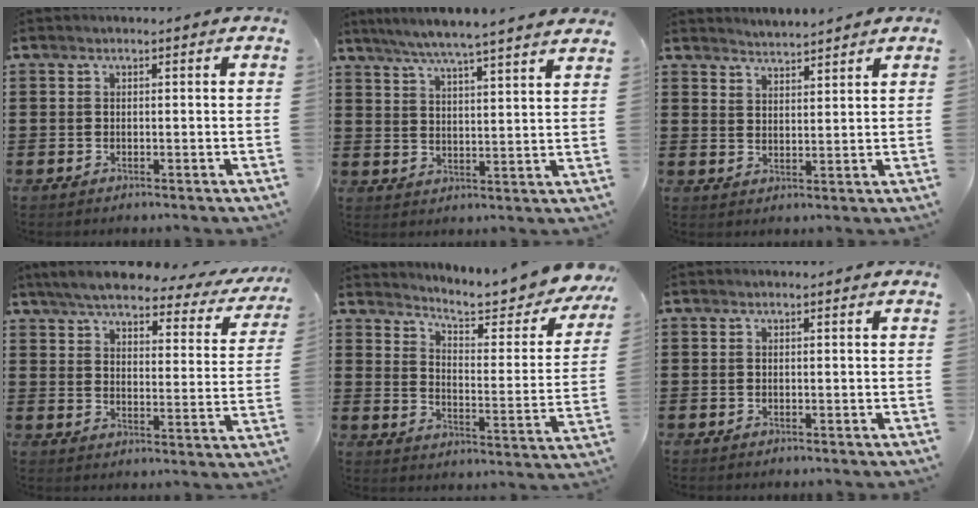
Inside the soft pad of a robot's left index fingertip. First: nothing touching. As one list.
[{"total": 5.5, "force": [5.0, -1.0, 2.1], "torque": [-0.059, -0.029, 0.086]}, {"total": 2.8, "force": [2.8, -0.1, -0.4], "torque": [-0.002, -0.011, 0.053]}, {"total": 6.1, "force": [5.5, 0.9, 2.6], "torque": [-0.077, -0.030, 0.093]}, {"total": 6.7, "force": [5.8, 0.6, 3.2], "torque": [-0.066, -0.051, 0.091]}, {"total": 0.0}]